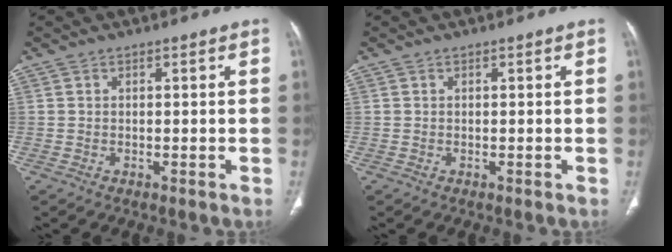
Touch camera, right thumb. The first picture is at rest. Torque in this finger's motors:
{"motor_torque": [0.01, 0.00, 0.00, 0.00, 0.00]}